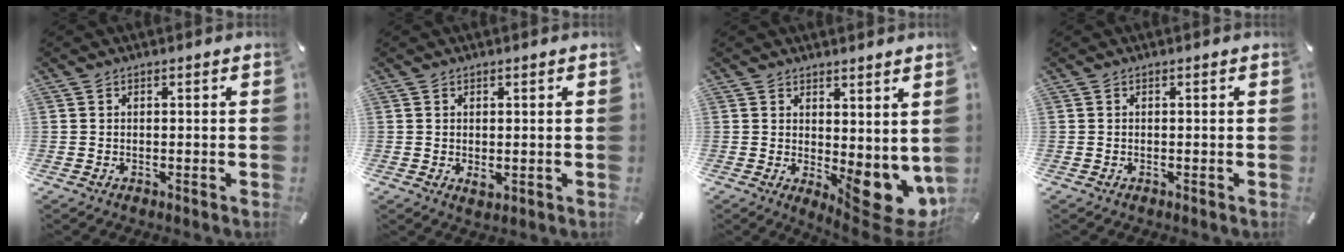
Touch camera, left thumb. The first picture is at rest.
{"total": 1.4, "force": [0.1, 1.0, 1.0], "torque": [-0.011, -0.003, 0.001]}
{"total": 10.0, "force": [-1.2, 5.5, 8.3], "torque": [-0.068, -0.015, -0.005]}
{"total": 0.0}